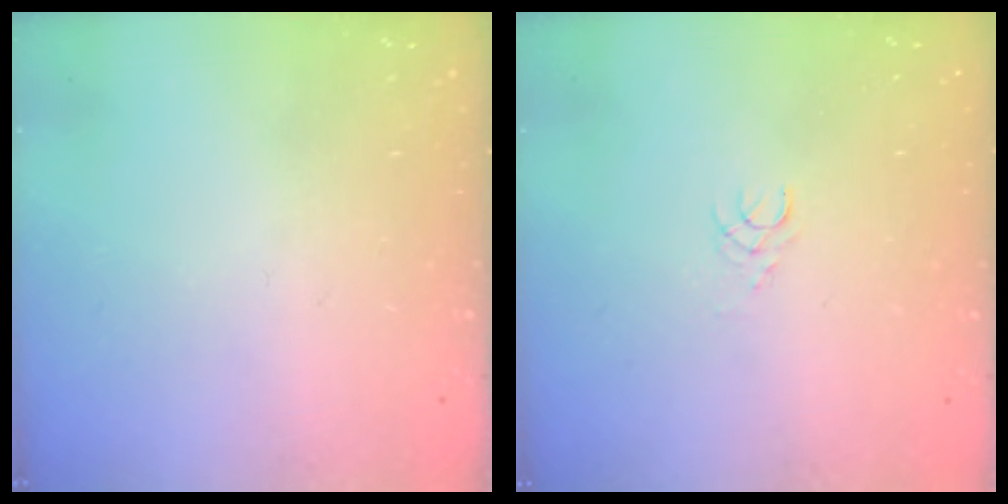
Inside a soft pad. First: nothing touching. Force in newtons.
{"total": 2.4, "press": 2.4, "slide": 0.3}